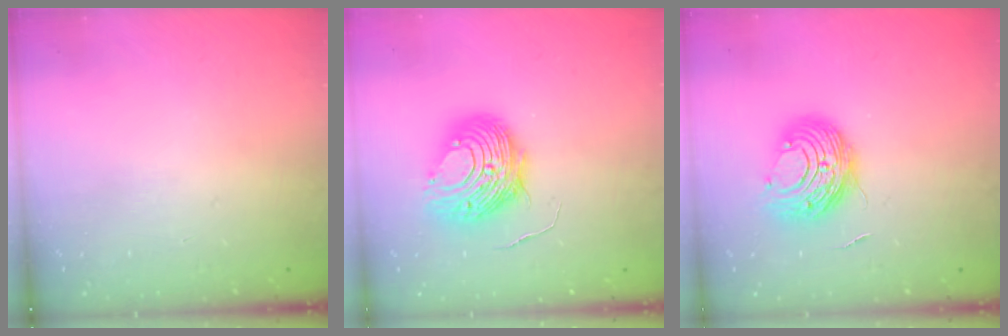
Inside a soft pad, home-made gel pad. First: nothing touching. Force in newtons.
{"total": 10.6, "press": 10.6, "slide": 0.9}
{"total": 9.6, "press": 9.5, "slide": 1.2}